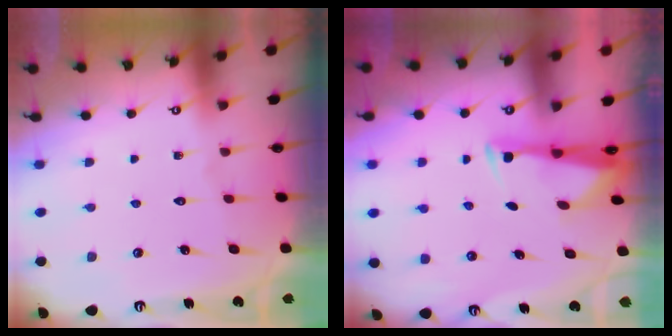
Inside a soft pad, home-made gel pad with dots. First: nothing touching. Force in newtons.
{"total": 2.9, "press": 2.8, "slide": 0.9}